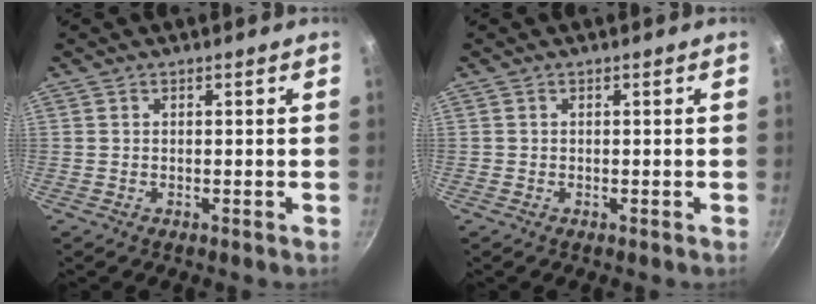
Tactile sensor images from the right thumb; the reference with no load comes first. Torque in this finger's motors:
{"motor_torque": [-0.05, 0.29, 0.09, 0.42, 0.00]}